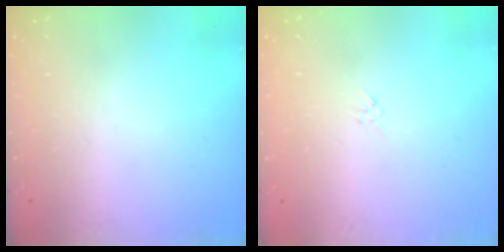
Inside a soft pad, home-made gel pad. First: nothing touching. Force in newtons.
{"total": 1.3, "press": 1.3, "slide": 0.4}